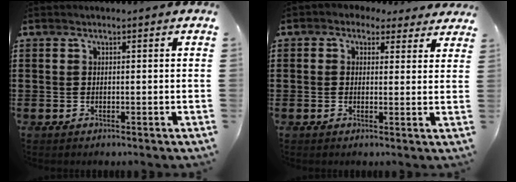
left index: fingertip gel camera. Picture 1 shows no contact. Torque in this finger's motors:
{"motor_torque": [2.14, 0.00, 0.58, 0.00]}